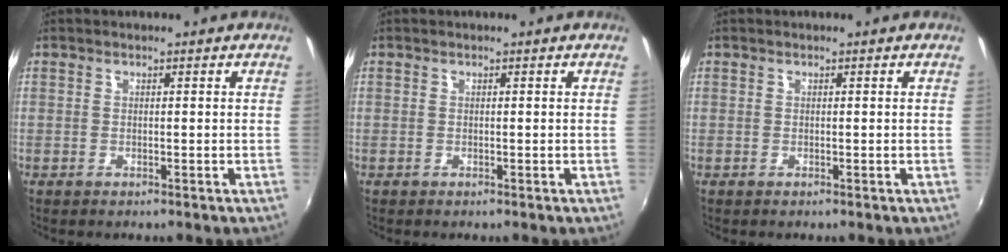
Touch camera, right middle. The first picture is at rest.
{"total": 0.0}
{"total": 0.0}